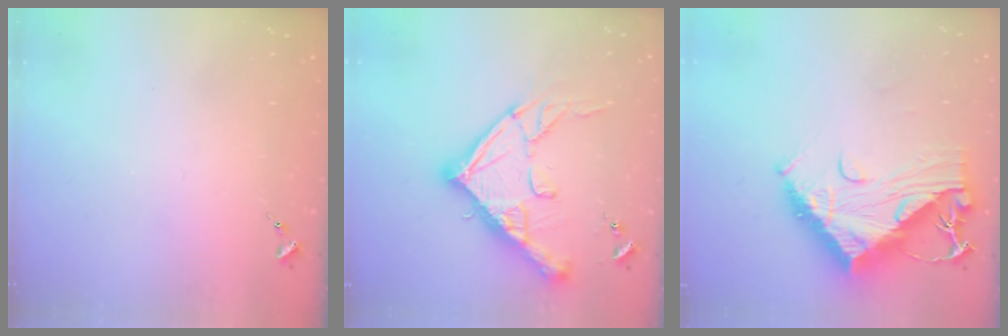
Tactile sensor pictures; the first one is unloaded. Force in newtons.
{"total": 19.6, "press": 19.5, "slide": 2.0}
{"total": 14.5, "press": 14.4, "slide": 1.6}